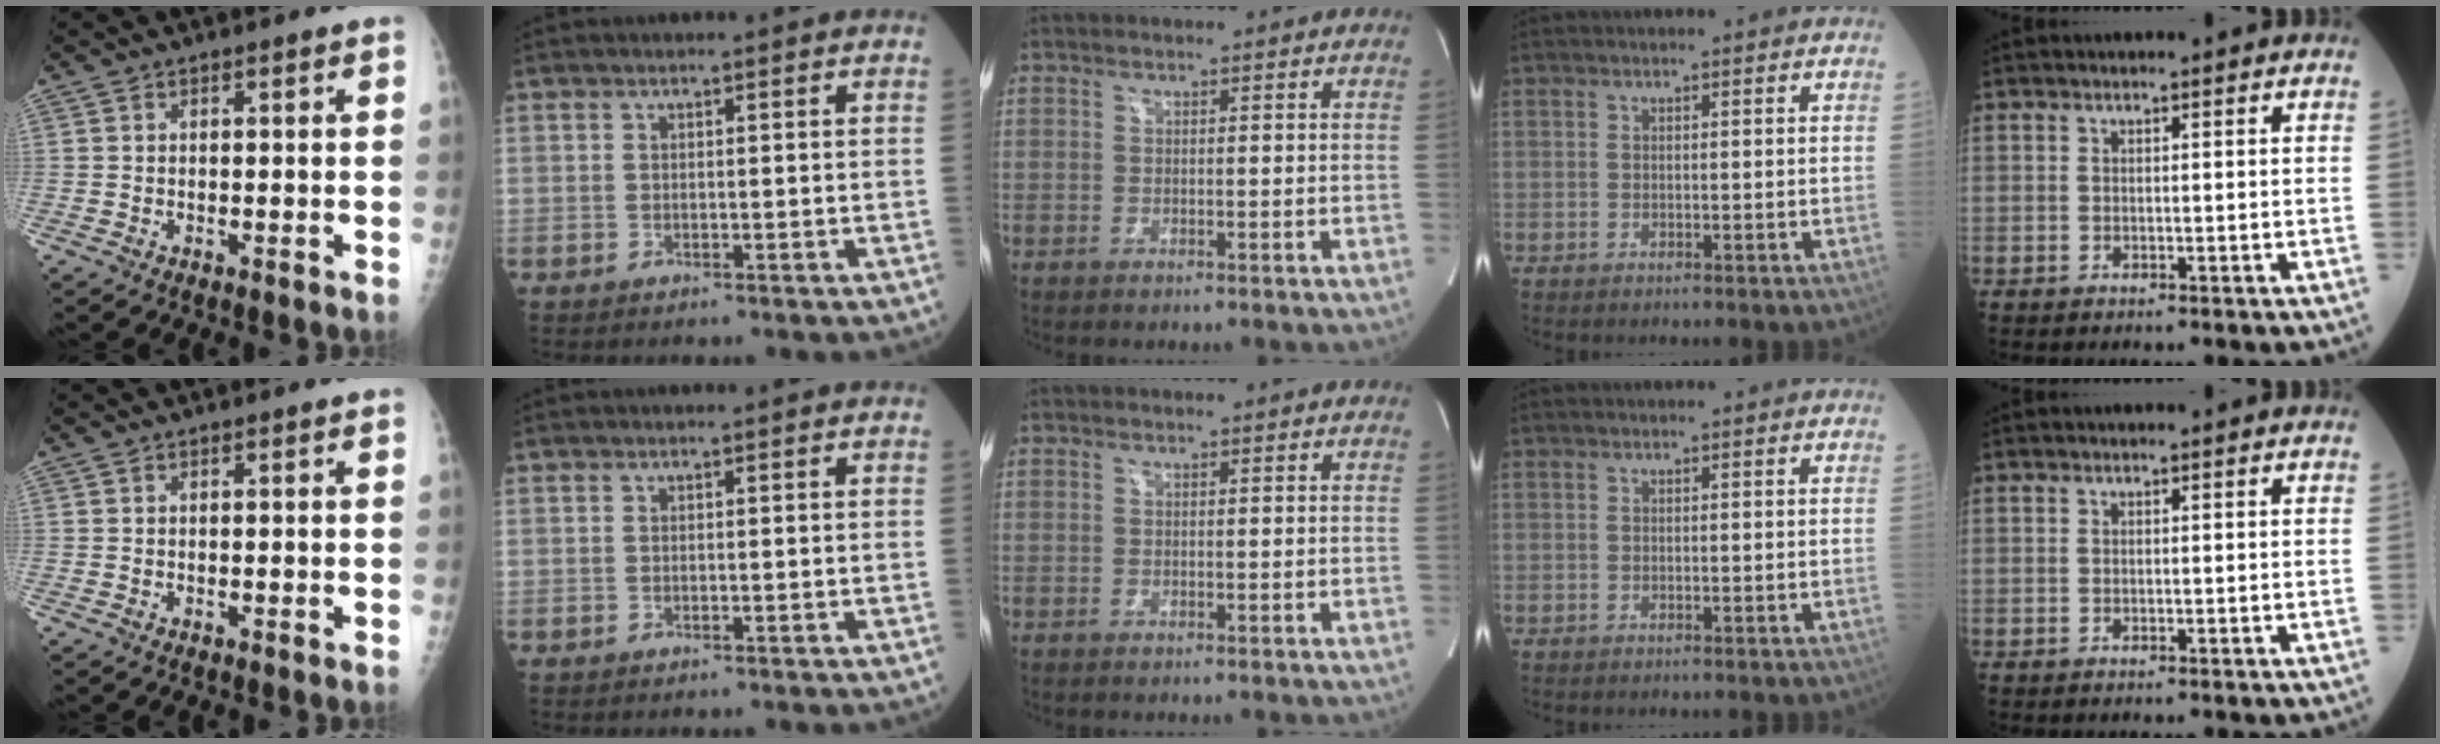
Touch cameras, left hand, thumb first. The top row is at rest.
{}